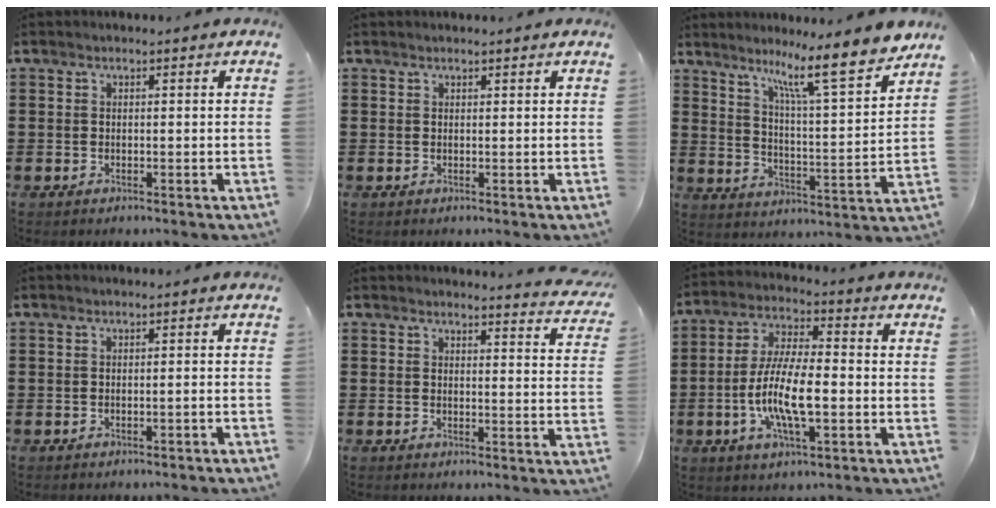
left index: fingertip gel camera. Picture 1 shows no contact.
{"total": 0.5, "force": [0.5, 0.1, -0.1], "torque": [0.000, 0.000, 0.010]}
{"total": 11.0, "force": [8.7, 0.4, 6.7], "torque": [-0.126, -0.057, 0.134]}
{"total": 1.0, "force": [-0.8, -0.1, 0.5], "torque": [-0.009, -0.002, -0.016]}
{"total": 2.7, "force": [2.7, -0.1, 0.4], "torque": [-0.011, -0.014, 0.048]}
{"total": 10.7, "force": [-2.6, 3.5, 9.7], "torque": [-0.207, -0.010, -0.052]}